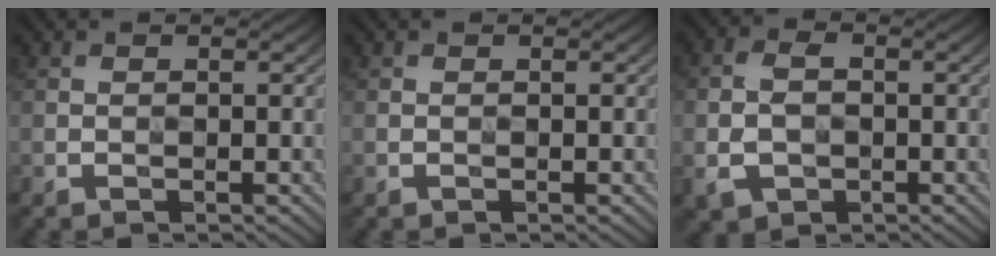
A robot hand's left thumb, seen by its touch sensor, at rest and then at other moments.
{"total": 0.0}
{"total": 4.7, "force": [-1.1, 3.4, 3.1], "torque": [-0.071, -0.005, -0.020]}